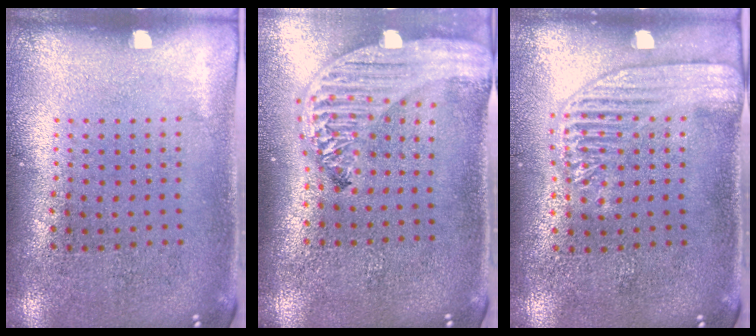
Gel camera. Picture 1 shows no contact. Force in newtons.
{"total": 3.2, "press": 2.5, "slide": 2.0}
{"total": 2.0, "press": 1.8, "slide": 0.7}